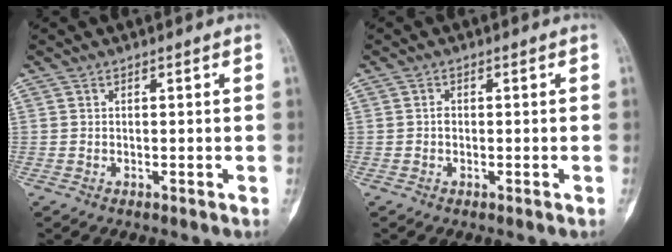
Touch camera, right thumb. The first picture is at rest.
{"total": 0.9, "force": [-0.3, 0.6, 0.7], "torque": [-0.007, 0.002, -0.008]}